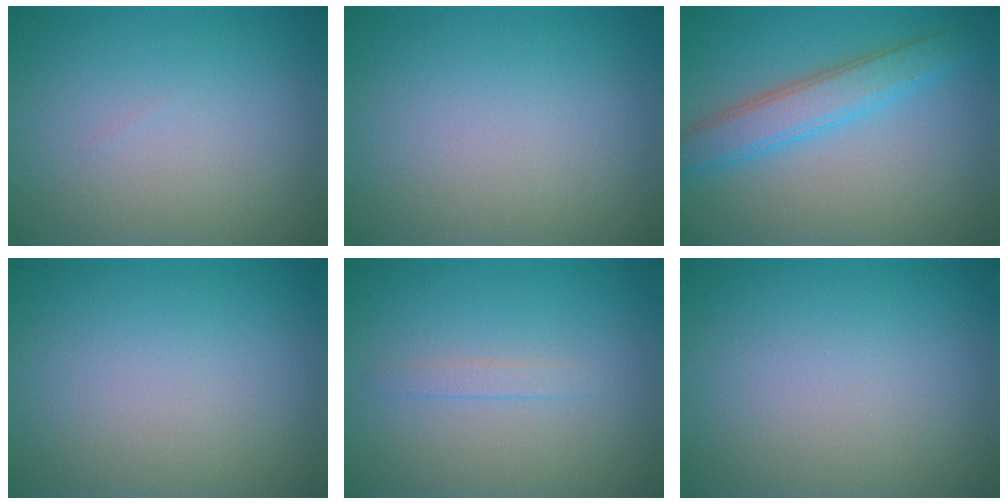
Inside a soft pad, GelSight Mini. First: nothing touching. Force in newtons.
{"total": 0.0}
{"total": 4.1, "press": 4.1, "slide": 0.2}
{"total": 0.0}
{"total": 0.8, "press": 0.8, "slide": 0.2}
{"total": 0.0}